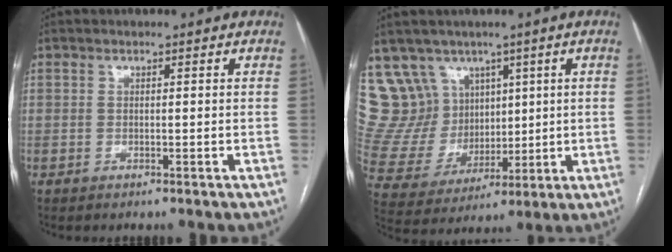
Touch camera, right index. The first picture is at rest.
{"total": 13.3, "force": [8.0, 10.1, 3.2], "torque": [-0.081, 0.053, 0.181]}